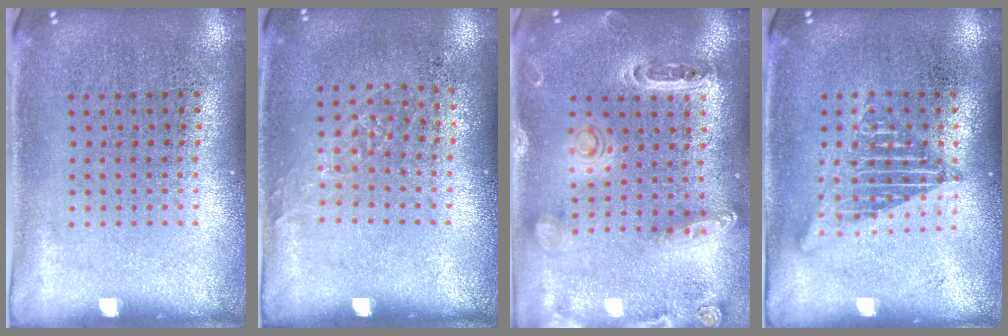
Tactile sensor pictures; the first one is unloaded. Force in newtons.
{"total": 0.9, "press": 0.8, "slide": 0.4}
{"total": 1.4, "press": 1.4, "slide": 0.4}
{"total": 1.7, "press": 1.7, "slide": 0.2}